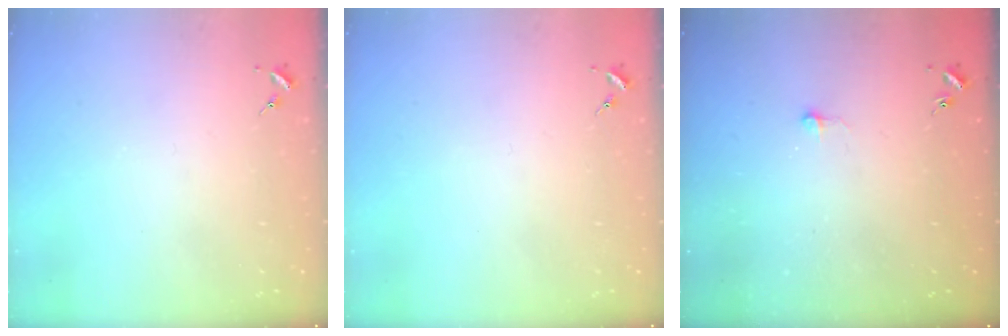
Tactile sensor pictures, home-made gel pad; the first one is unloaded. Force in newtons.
{"total": 0.0}
{"total": 6.1, "press": 6.1, "slide": 0.4}